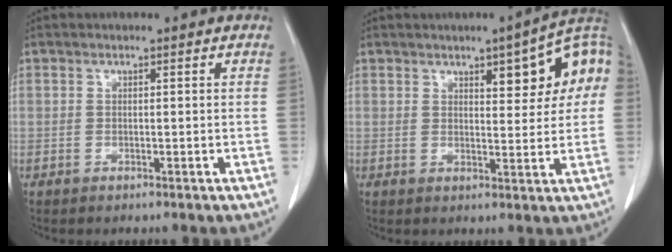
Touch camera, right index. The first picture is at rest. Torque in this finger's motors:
{"motor_torque": [0.49, -0.04, 0.22, 0.04]}